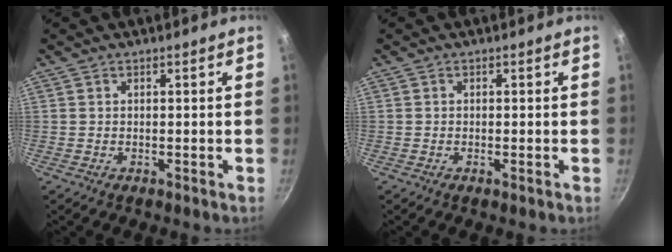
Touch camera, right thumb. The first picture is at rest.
{"total": 0.6, "force": [-0.3, 0.1, 0.5], "torque": [-0.010, 0.001, -0.007]}